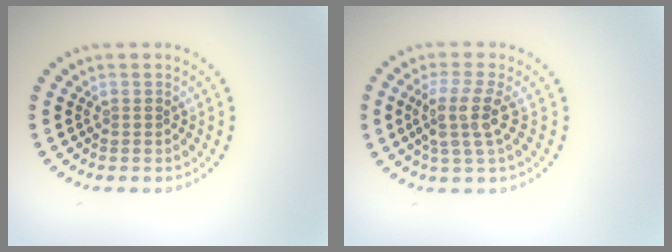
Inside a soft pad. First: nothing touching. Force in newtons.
{"total": 3.4, "press": 2.6, "slide": 2.2}